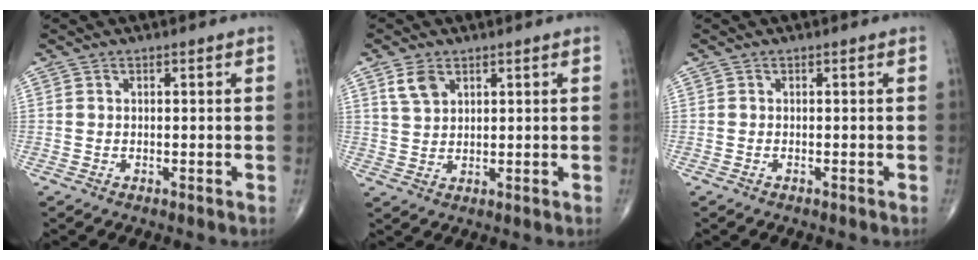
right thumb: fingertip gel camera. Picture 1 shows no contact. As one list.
[{"total": 4.2, "force": [2.3, 2.6, 2.4], "torque": [-0.040, -0.006, 0.051]}, {"total": 0.0}]